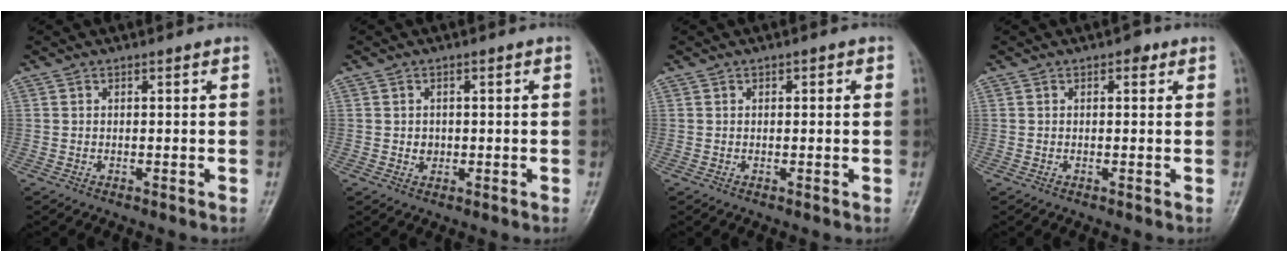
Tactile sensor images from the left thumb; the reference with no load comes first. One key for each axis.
{"total": 1.4, "fx": -0.2, "fy": 1.3, "fz": 0.4, "tx": -0.001, "ty": 0.002, "tz": -0.001}
{"total": 1.2, "fx": 0.4, "fy": 0.7, "fz": 0.9, "tx": -0.007, "ty": 0.001, "tz": 0.003}
{"total": 1.5, "fx": 0.7, "fy": 1.0, "fz": 1.0, "tx": -0.003, "ty": 0.001, "tz": 0.005}